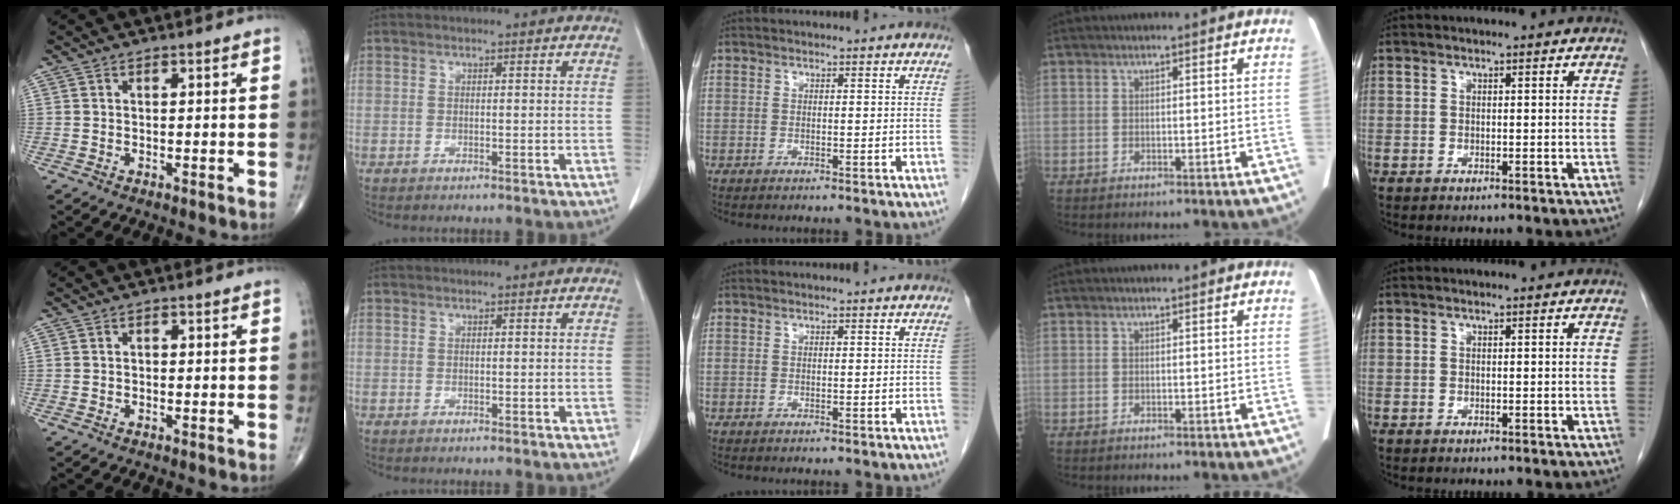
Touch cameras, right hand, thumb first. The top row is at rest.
{"thumb": {"total": 0.6, "force": [0.0, 0.4, 0.4], "torque": [-0.005, 0.001, 0.000]}, "index": {"total": 1.0, "force": [-0.2, 0.4, 0.9], "torque": [-0.012, 0.000, 0.002]}}